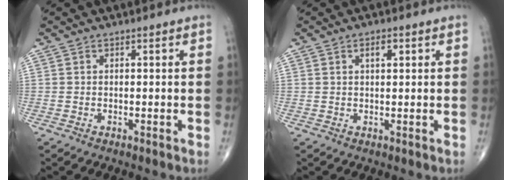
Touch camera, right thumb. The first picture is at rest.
{"total": 2.3, "force": [1.0, 1.0, 1.8], "torque": [-0.024, -0.001, 0.015]}